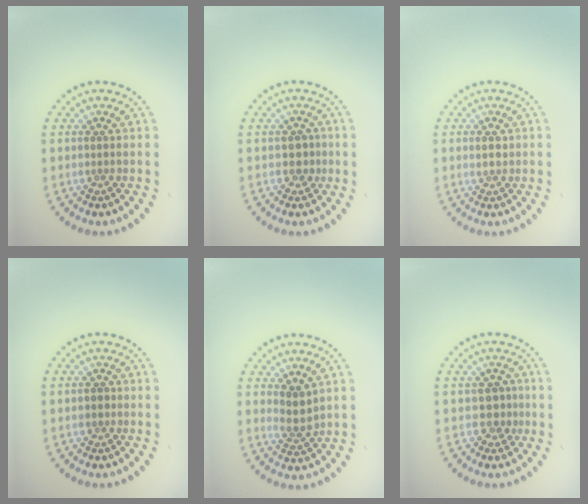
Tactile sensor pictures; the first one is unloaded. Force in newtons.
{"total": 1.5, "press": 1.3, "slide": 0.7}
{"total": 1.0, "press": 1.0, "slide": 0.3}
{"total": 1.0, "press": 0.9, "slide": 0.4}
{"total": 2.2, "press": 1.9, "slide": 1.2}
{"total": 1.8, "press": 1.5, "slide": 1.1}